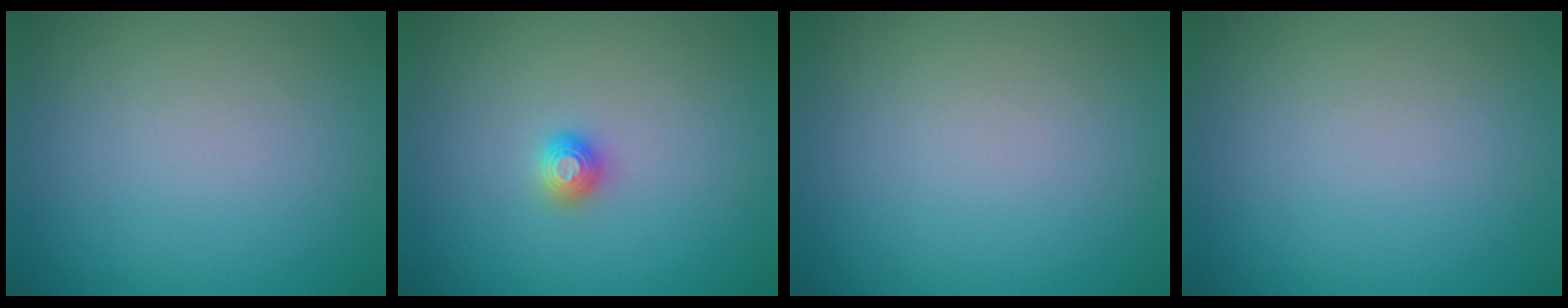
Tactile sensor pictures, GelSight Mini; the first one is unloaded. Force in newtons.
{"total": 1.1, "press": 1.1, "slide": 0.1}
{"total": 0.0}
{"total": 0.0}